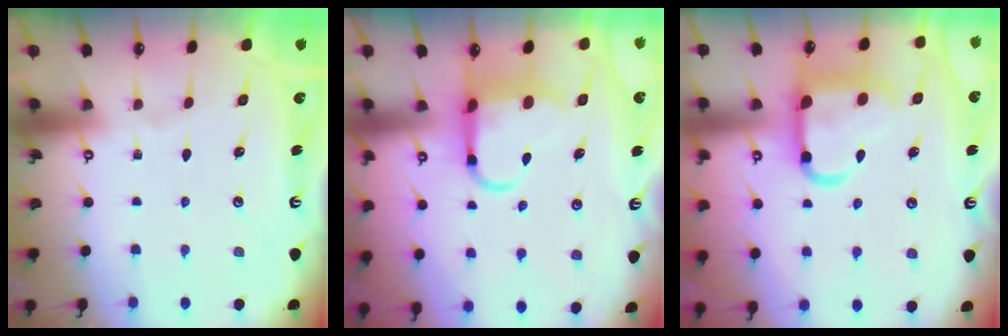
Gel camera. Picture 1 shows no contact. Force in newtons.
{"total": 8.4, "press": 8.0, "slide": 2.5}
{"total": 13.4, "press": 13.3, "slide": 1.7}